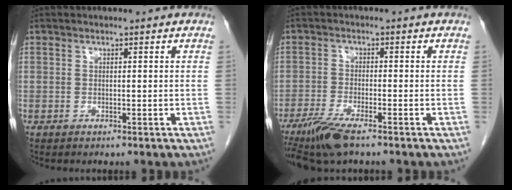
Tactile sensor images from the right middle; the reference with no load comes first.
{"total": 6.5, "force": [-4.7, 0.8, 4.4], "torque": [-0.086, -0.017, -0.086]}